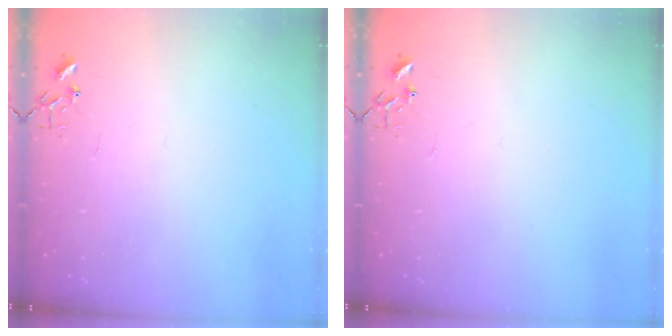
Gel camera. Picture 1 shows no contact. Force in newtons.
{"total": 0.0}